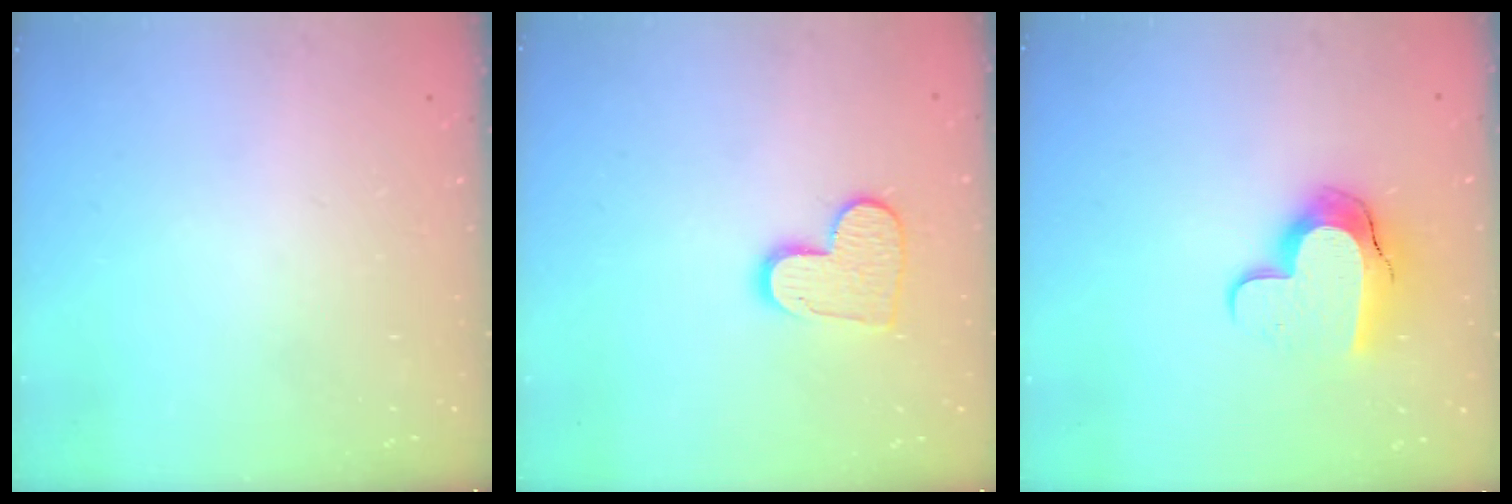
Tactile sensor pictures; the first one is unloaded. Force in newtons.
{"total": 9.9, "press": 9.9, "slide": 0.4}
{"total": 12.1, "press": 12.1, "slide": 0.9}